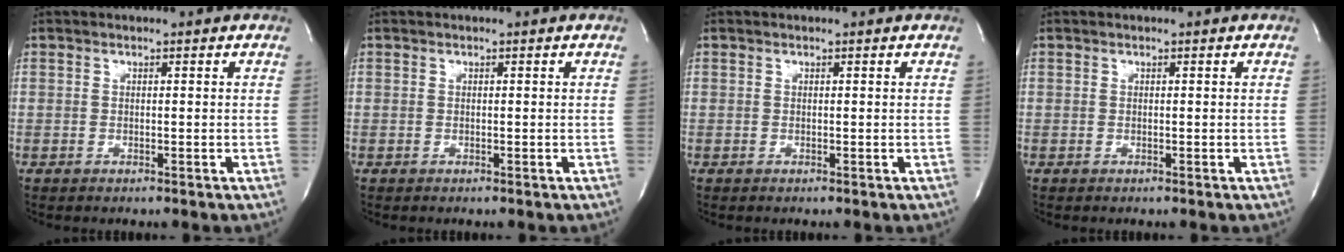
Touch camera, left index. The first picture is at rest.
{"total": 0.0}
{"total": 0.0}
{"total": 0.0}